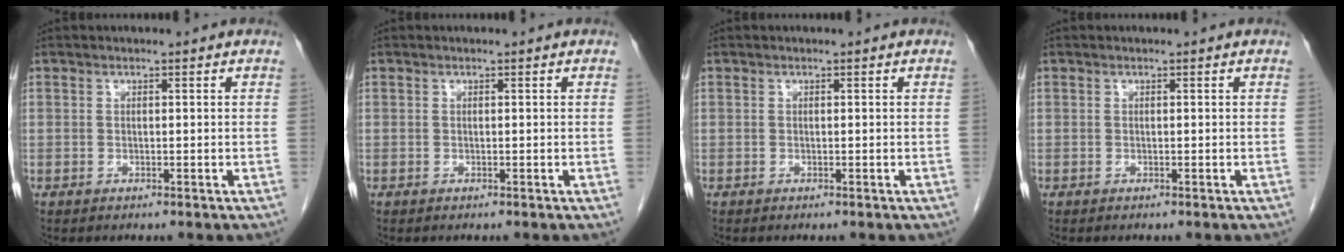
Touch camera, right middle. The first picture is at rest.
{"total": 0.0}
{"total": 0.0}
{"total": 0.0}